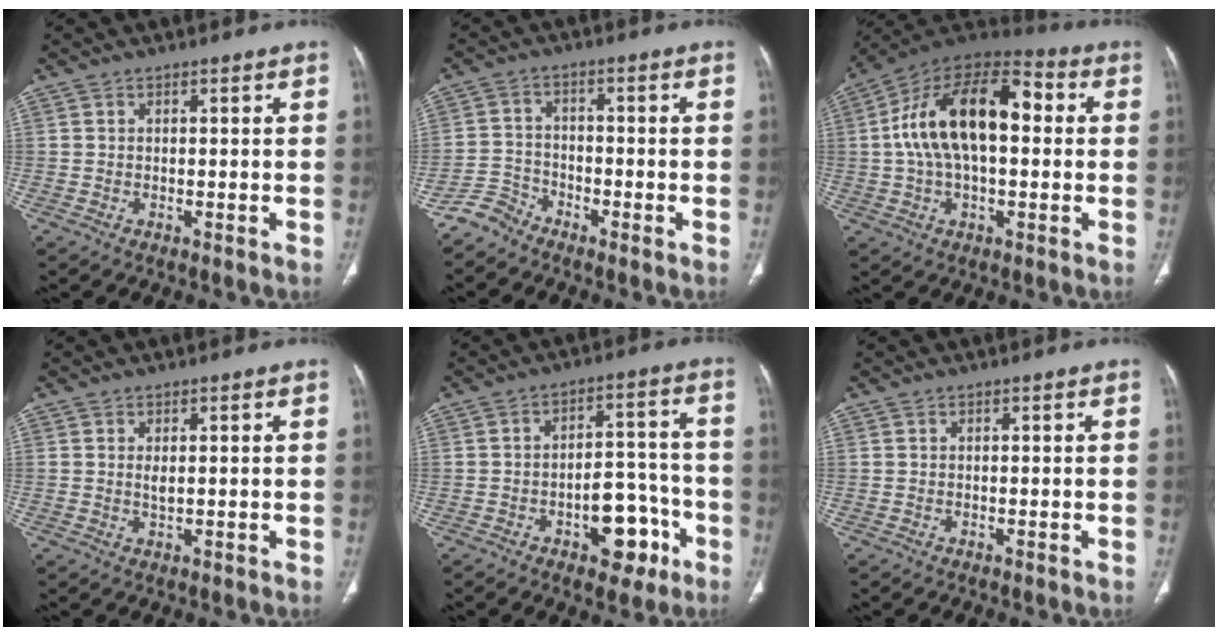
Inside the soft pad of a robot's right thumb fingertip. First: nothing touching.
{"total": 4.1, "force": [-3.8, 1.5, -0.2], "torque": [0.011, 0.018, -0.084]}
{"total": 20.2, "force": [2.3, 10.8, 17.0], "torque": [-0.288, 0.041, 0.029]}
{"total": 1.3, "force": [0.4, 0.5, 1.1], "torque": [-0.022, -0.005, 0.010]}
{"total": 11.0, "force": [-4.9, 6.1, 7.6], "torque": [-0.070, 0.048, -0.064]}
{"total": 0.0}